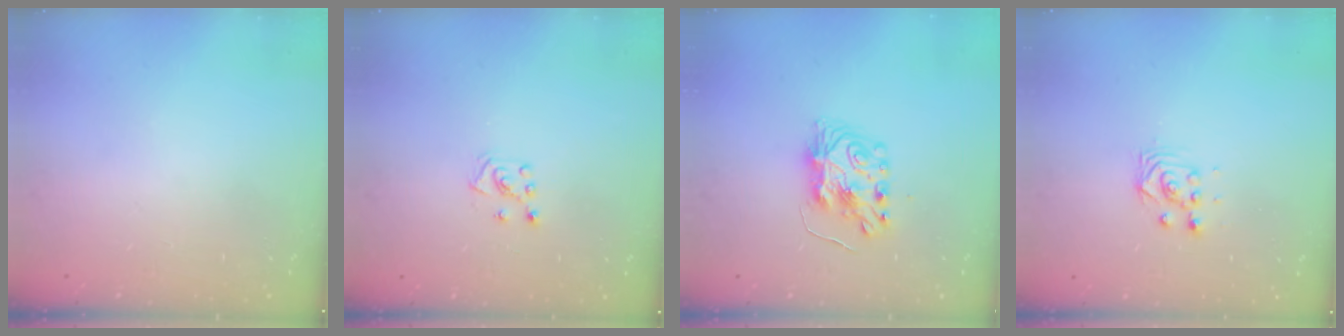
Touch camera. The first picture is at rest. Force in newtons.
{"total": 5.3, "press": 5.3, "slide": 0.5}
{"total": 8.1, "press": 8.1, "slide": 0.5}
{"total": 2.9, "press": 2.9, "slide": 0.4}